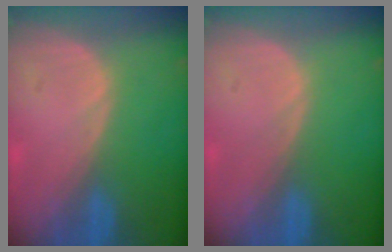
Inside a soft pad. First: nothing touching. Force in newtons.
{"total": 0.0}